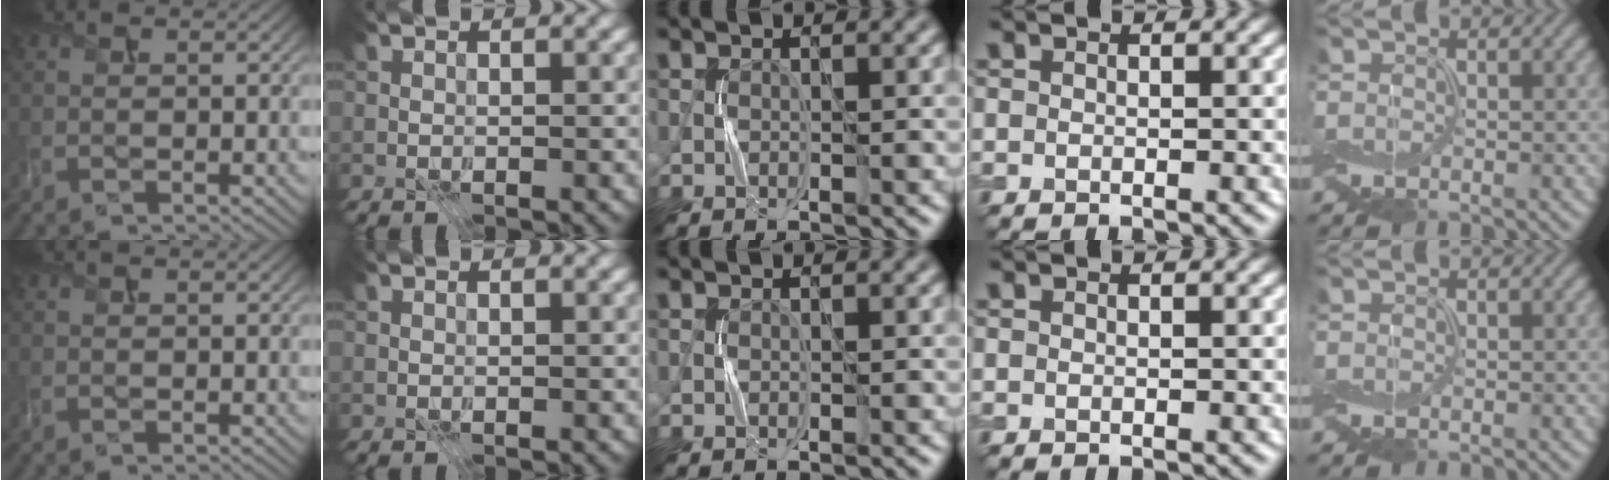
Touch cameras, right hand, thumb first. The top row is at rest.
{}